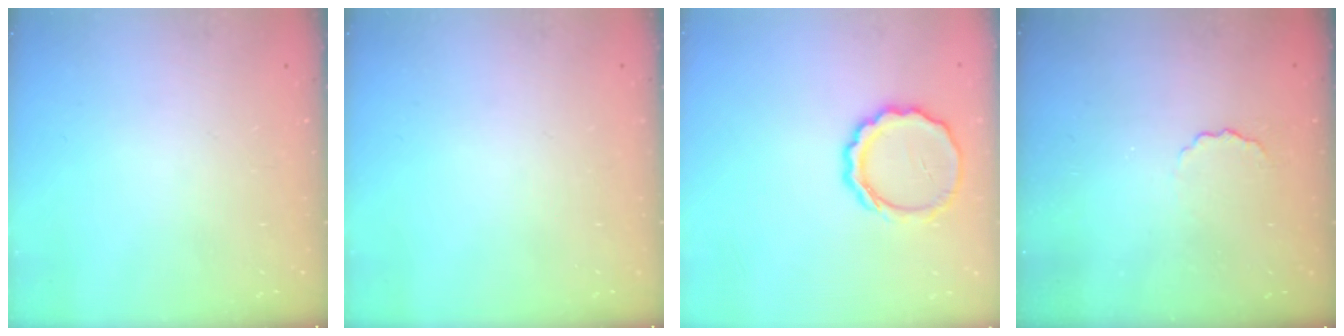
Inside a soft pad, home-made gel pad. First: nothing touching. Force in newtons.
{"total": 0.0}
{"total": 10.1, "press": 9.9, "slide": 2.2}
{"total": 3.2, "press": 3.1, "slide": 0.9}